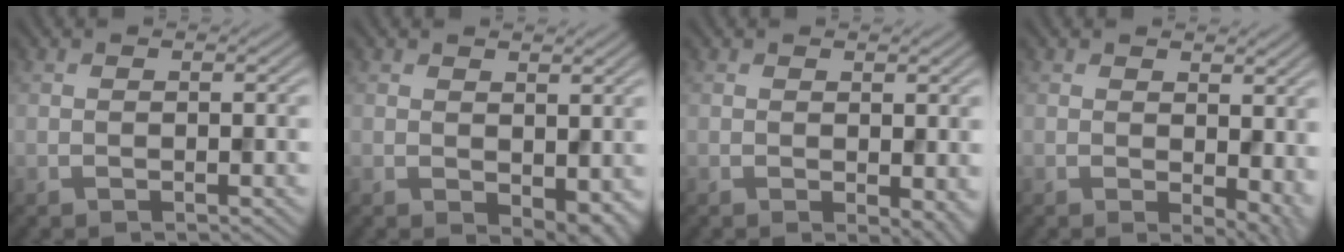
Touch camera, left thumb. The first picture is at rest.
{"total": 3.5, "force": [0.4, 2.2, 2.7], "torque": [-0.040, -0.012, 0.011]}
{"total": 3.0, "force": [-0.3, 1.6, 2.6], "torque": [-0.029, -0.009, -0.002]}
{"total": 6.5, "force": [0.3, 3.9, 5.2], "torque": [-0.066, -0.017, 0.018]}